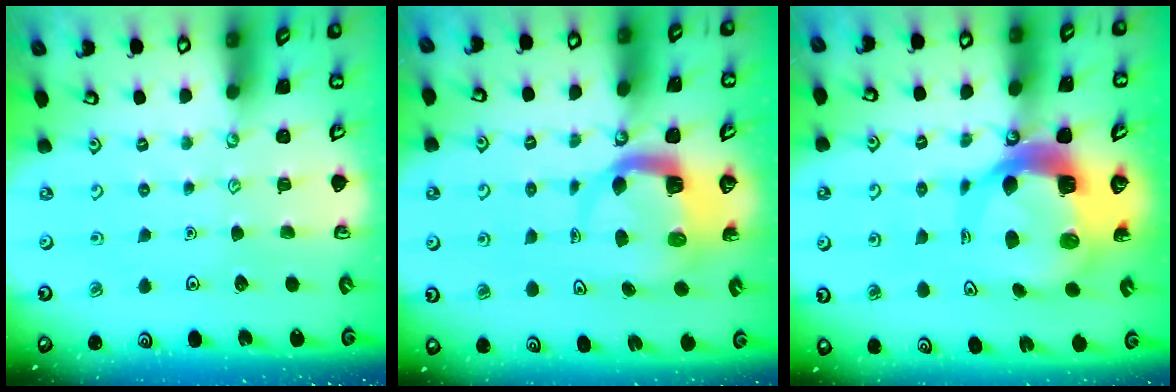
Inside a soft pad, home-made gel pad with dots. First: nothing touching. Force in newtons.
{"total": 5.8, "press": 5.8, "slide": 0.9}
{"total": 11.8, "press": 11.6, "slide": 1.8}